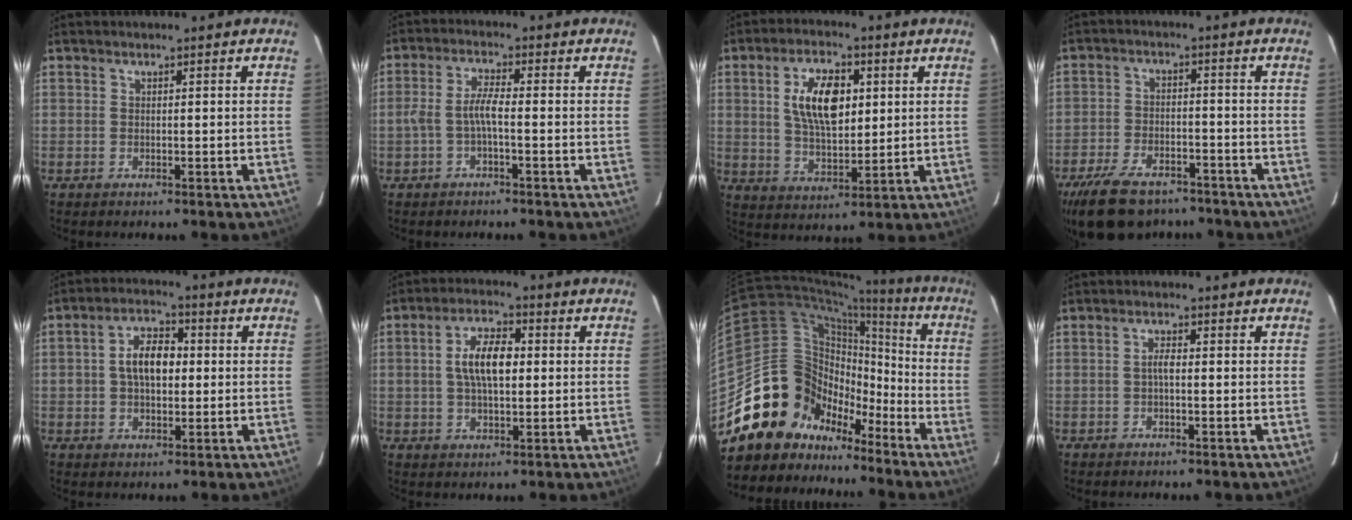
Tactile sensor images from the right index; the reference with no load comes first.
{"total": 3.8, "force": [-1.4, 0.5, 3.5], "torque": [-0.082, 0.010, -0.027]}
{"total": 11.3, "force": [2.8, 5.6, 9.4], "torque": [-0.173, 0.010, 0.054]}
{"total": 15.4, "force": [-11.4, 7.4, 7.1], "torque": [-0.170, -0.007, -0.179]}
{"total": 7.7, "force": [0.4, 4.7, 6.1], "torque": [-0.111, 0.019, 0.010]}
{"total": 8.3, "force": [0.8, 3.9, 7.3], "torque": [-0.136, 0.014, 0.016]}
{"total": 19.8, "force": [-12.1, 14.5, 6.1], "torque": [-0.135, 0.069, -0.198]}
{"total": 1.7, "force": [-0.3, 0.5, 1.6], "torque": [-0.031, 0.007, -0.008]}